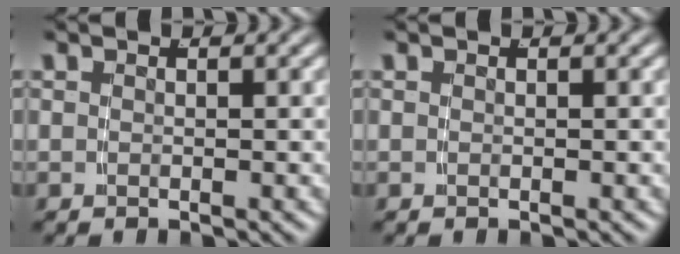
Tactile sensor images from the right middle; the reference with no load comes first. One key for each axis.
{"total": 0.0}